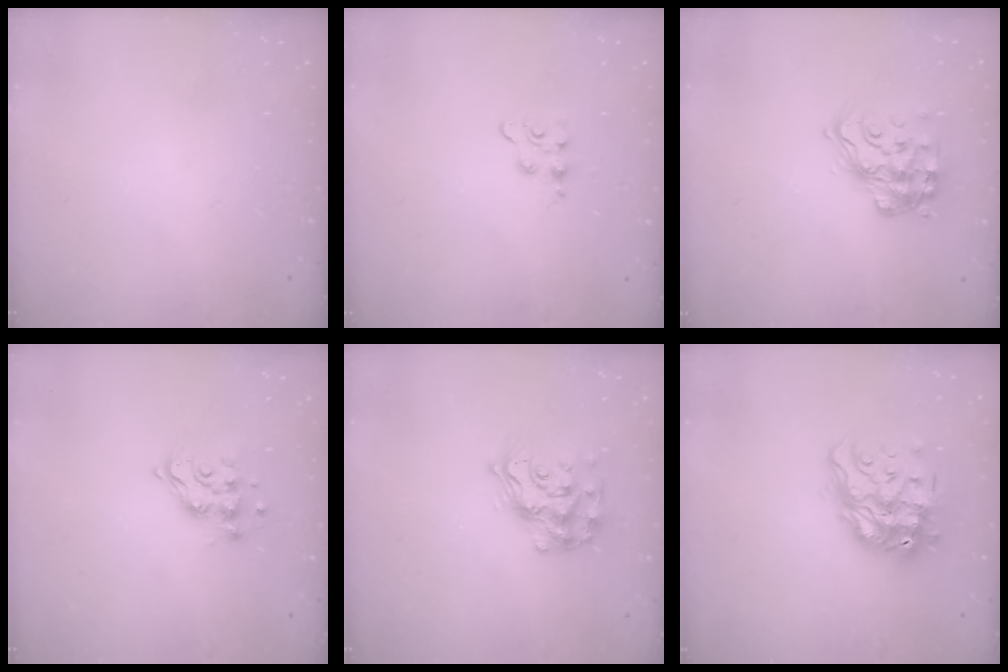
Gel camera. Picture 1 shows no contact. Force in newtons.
{"total": 3.7, "press": 3.6, "slide": 0.5}
{"total": 14.9, "press": 14.9, "slide": 0.9}
{"total": 11.1, "press": 11.0, "slide": 0.9}
{"total": 16.2, "press": 16.2, "slide": 1.1}
{"total": 16.9, "press": 16.9, "slide": 1.5}